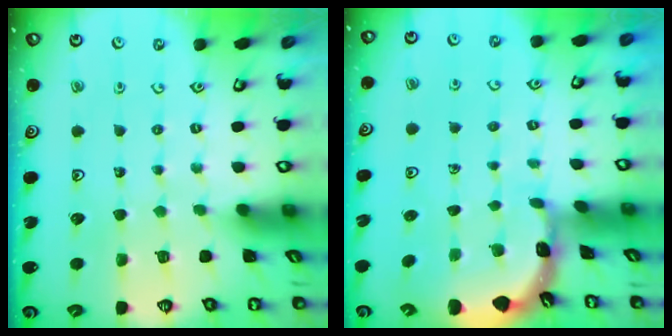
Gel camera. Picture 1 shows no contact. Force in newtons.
{"total": 1.6, "press": 1.5, "slide": 0.3}